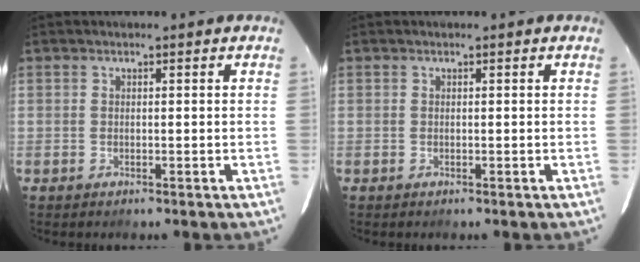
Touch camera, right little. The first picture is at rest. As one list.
[{"total": 0.0}]